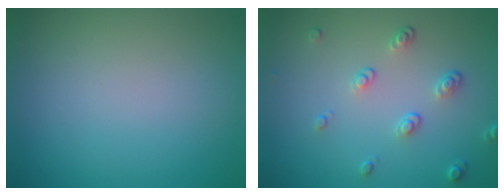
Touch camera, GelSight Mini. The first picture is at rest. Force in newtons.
{"total": 2.2, "press": 1.4, "slide": 1.7}